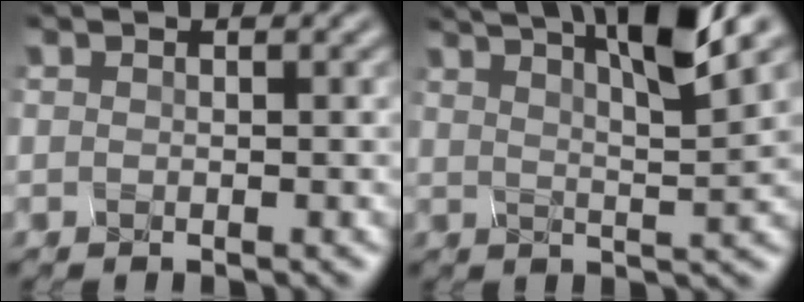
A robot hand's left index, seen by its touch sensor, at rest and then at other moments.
{"total": 7.6, "force": [4.6, 0.8, 6.0], "torque": [-0.079, 0.021, 0.085]}